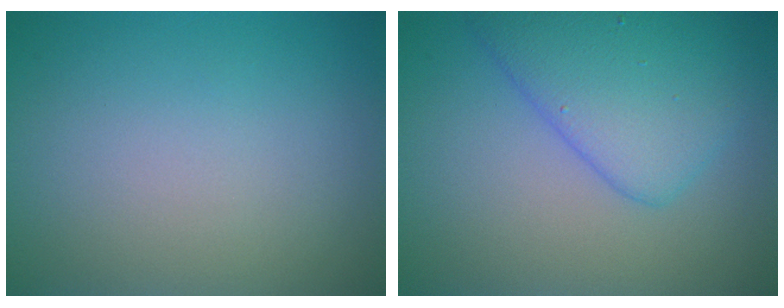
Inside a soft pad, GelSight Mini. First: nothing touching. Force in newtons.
{"total": 5.6, "press": 5.6, "slide": 0.2}